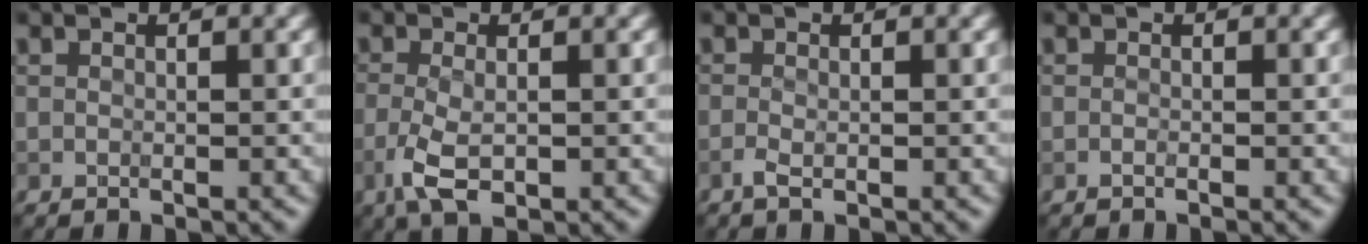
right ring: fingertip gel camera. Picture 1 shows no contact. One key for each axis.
{"total": 3.3, "fx": -1.6, "fy": 1.1, "fz": 2.7, "tx": -0.063, "ty": -0.009, "tz": -0.028}
{"total": 1.1, "fx": -0.9, "fy": 0.1, "fz": 0.7, "tx": -0.015, "ty": -0.001, "tz": -0.014}
{"total": 0.7, "fx": -0.6, "fy": 0.0, "fz": 0.2, "tx": 0.000, "ty": -0.003, "tz": -0.011}